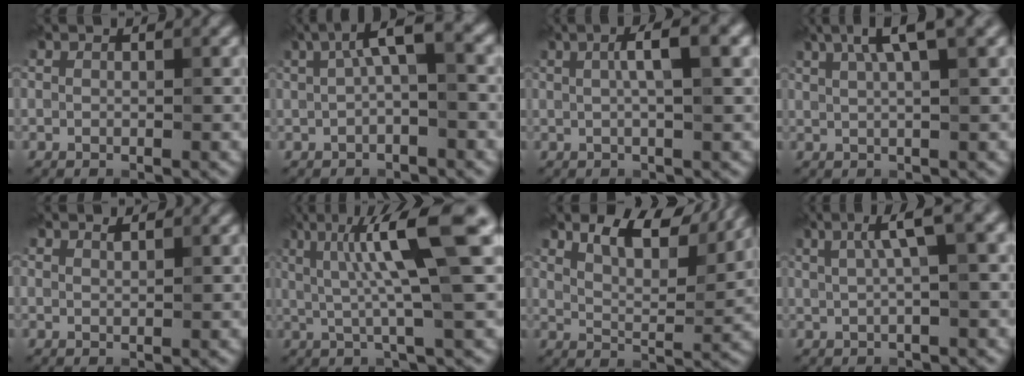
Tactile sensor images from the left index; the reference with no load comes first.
{"total": 4.5, "force": [1.3, 1.1, 4.2], "torque": [-0.067, 0.019, 0.012]}
{"total": 3.8, "force": [1.1, 0.7, 3.5], "torque": [-0.057, 0.012, 0.012]}
{"total": 4.7, "force": [2.6, 0.8, 3.8], "torque": [-0.061, 0.012, 0.042]}
{"total": 0.8, "force": [0.8, 0.0, -0.2], "torque": [0.003, -0.001, 0.012]}
{"total": 9.1, "force": [2.4, 1.3, 8.6], "torque": [-0.134, 0.008, 0.039]}
{"total": 7.6, "force": [5.9, 2.3, 4.1], "torque": [-0.076, 0.011, 0.084]}
{"total": 4.6, "force": [1.8, 0.8, 4.2], "torque": [-0.065, 0.015, 0.027]}